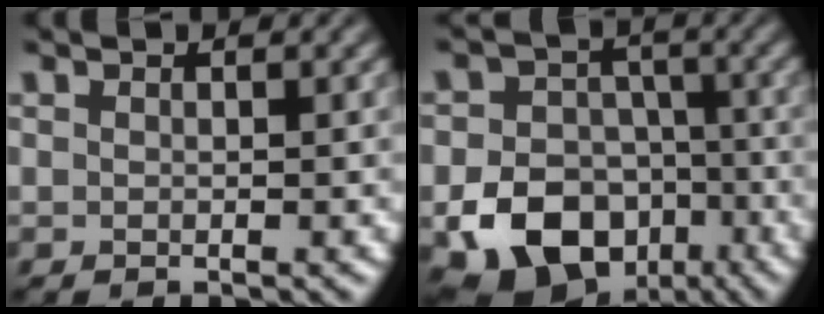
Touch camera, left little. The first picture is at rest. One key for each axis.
{"total": 11.2, "fx": -4.9, "fy": 8.4, "fz": 5.5, "tx": -0.071, "ty": -0.027, "tz": -0.105}